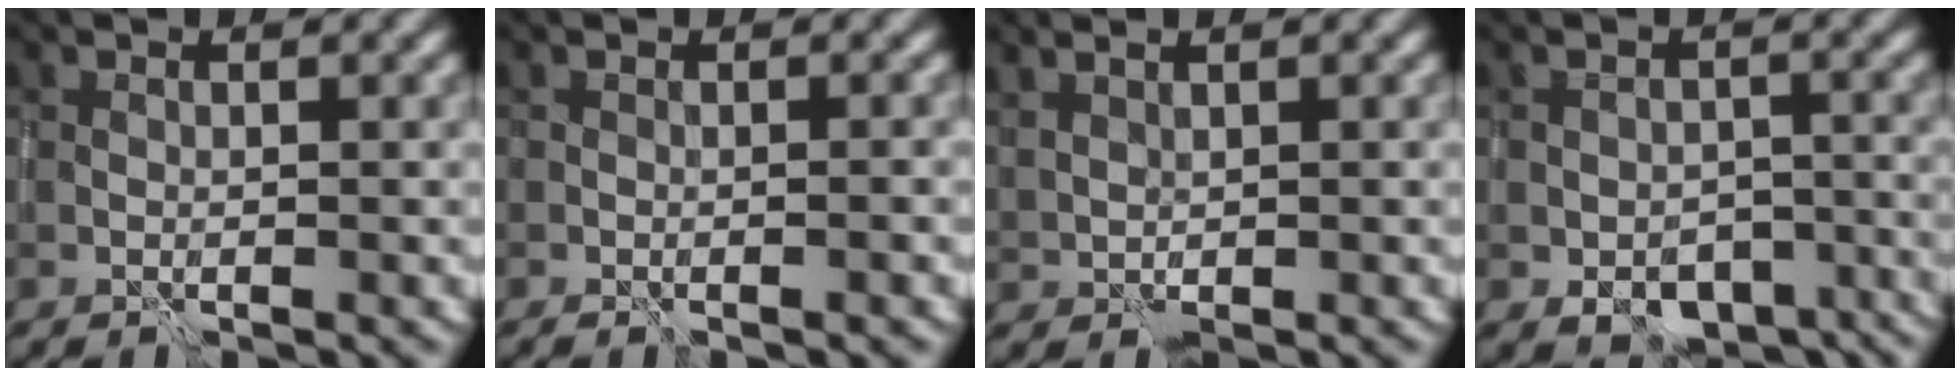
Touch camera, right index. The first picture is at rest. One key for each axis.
{"total": 1.5, "fx": -0.7, "fy": 0.5, "fz": 1.1, "tx": -0.004, "ty": 0.013, "tz": -0.010}
{"total": 1.2, "fx": 1.1, "fy": 0.3, "fz": 0.4, "tx": -0.007, "ty": -0.001, "tz": 0.029}
{"total": 6.4, "fx": -4.0, "fy": 4.0, "fz": 2.9, "tx": -0.029, "ty": -0.015, "tz": -0.044}